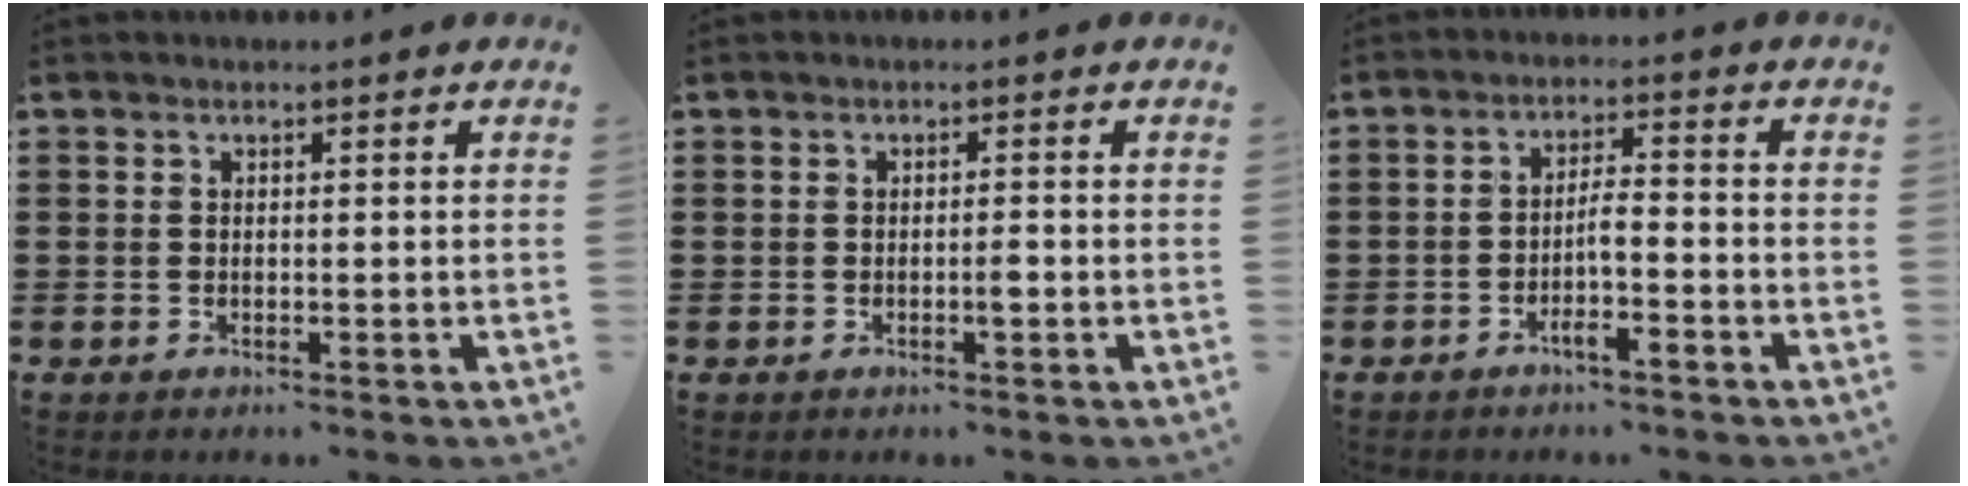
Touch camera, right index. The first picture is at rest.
{"total": 1.6, "force": [-0.5, 0.3, 1.5], "torque": [-0.028, 0.000, -0.009]}
{"total": 3.4, "force": [-1.9, 0.3, 2.8], "torque": [-0.053, 0.004, -0.037]}